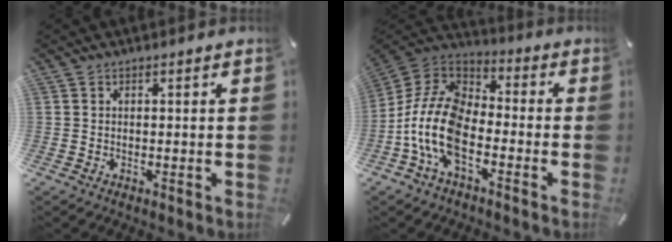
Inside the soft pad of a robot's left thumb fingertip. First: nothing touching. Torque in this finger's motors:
{"motor_torque": [-0.11, 1.60, 1.01, -0.39, 0.68]}